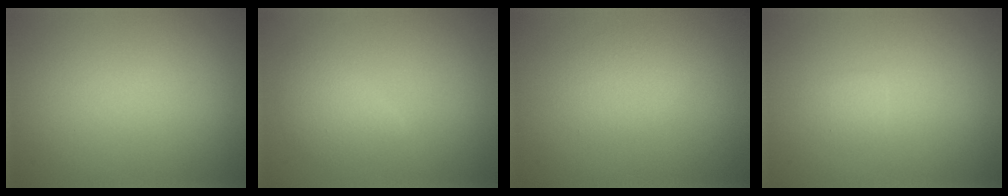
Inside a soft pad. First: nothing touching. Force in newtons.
{"total": 2.2, "press": 2.1, "slide": 0.1}
{"total": 1.6, "press": 1.6, "slide": 0.1}
{"total": 0.8, "press": 0.8, "slide": 0.0}